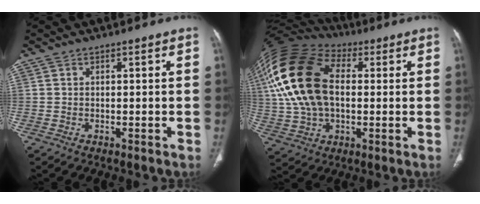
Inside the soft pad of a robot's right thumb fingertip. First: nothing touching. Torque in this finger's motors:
{"motor_torque": [-0.66, 2.71, 2.76, 0.01, 0.36]}